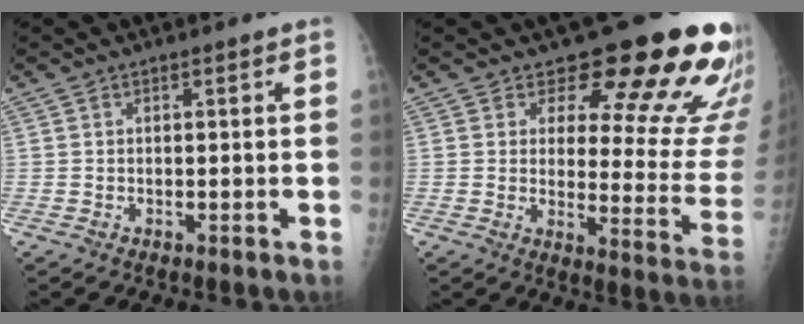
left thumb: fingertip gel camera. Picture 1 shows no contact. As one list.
[{"total": 17.7, "force": [13.6, 6.6, 9.2], "torque": [-0.055, -0.102, 0.151]}]